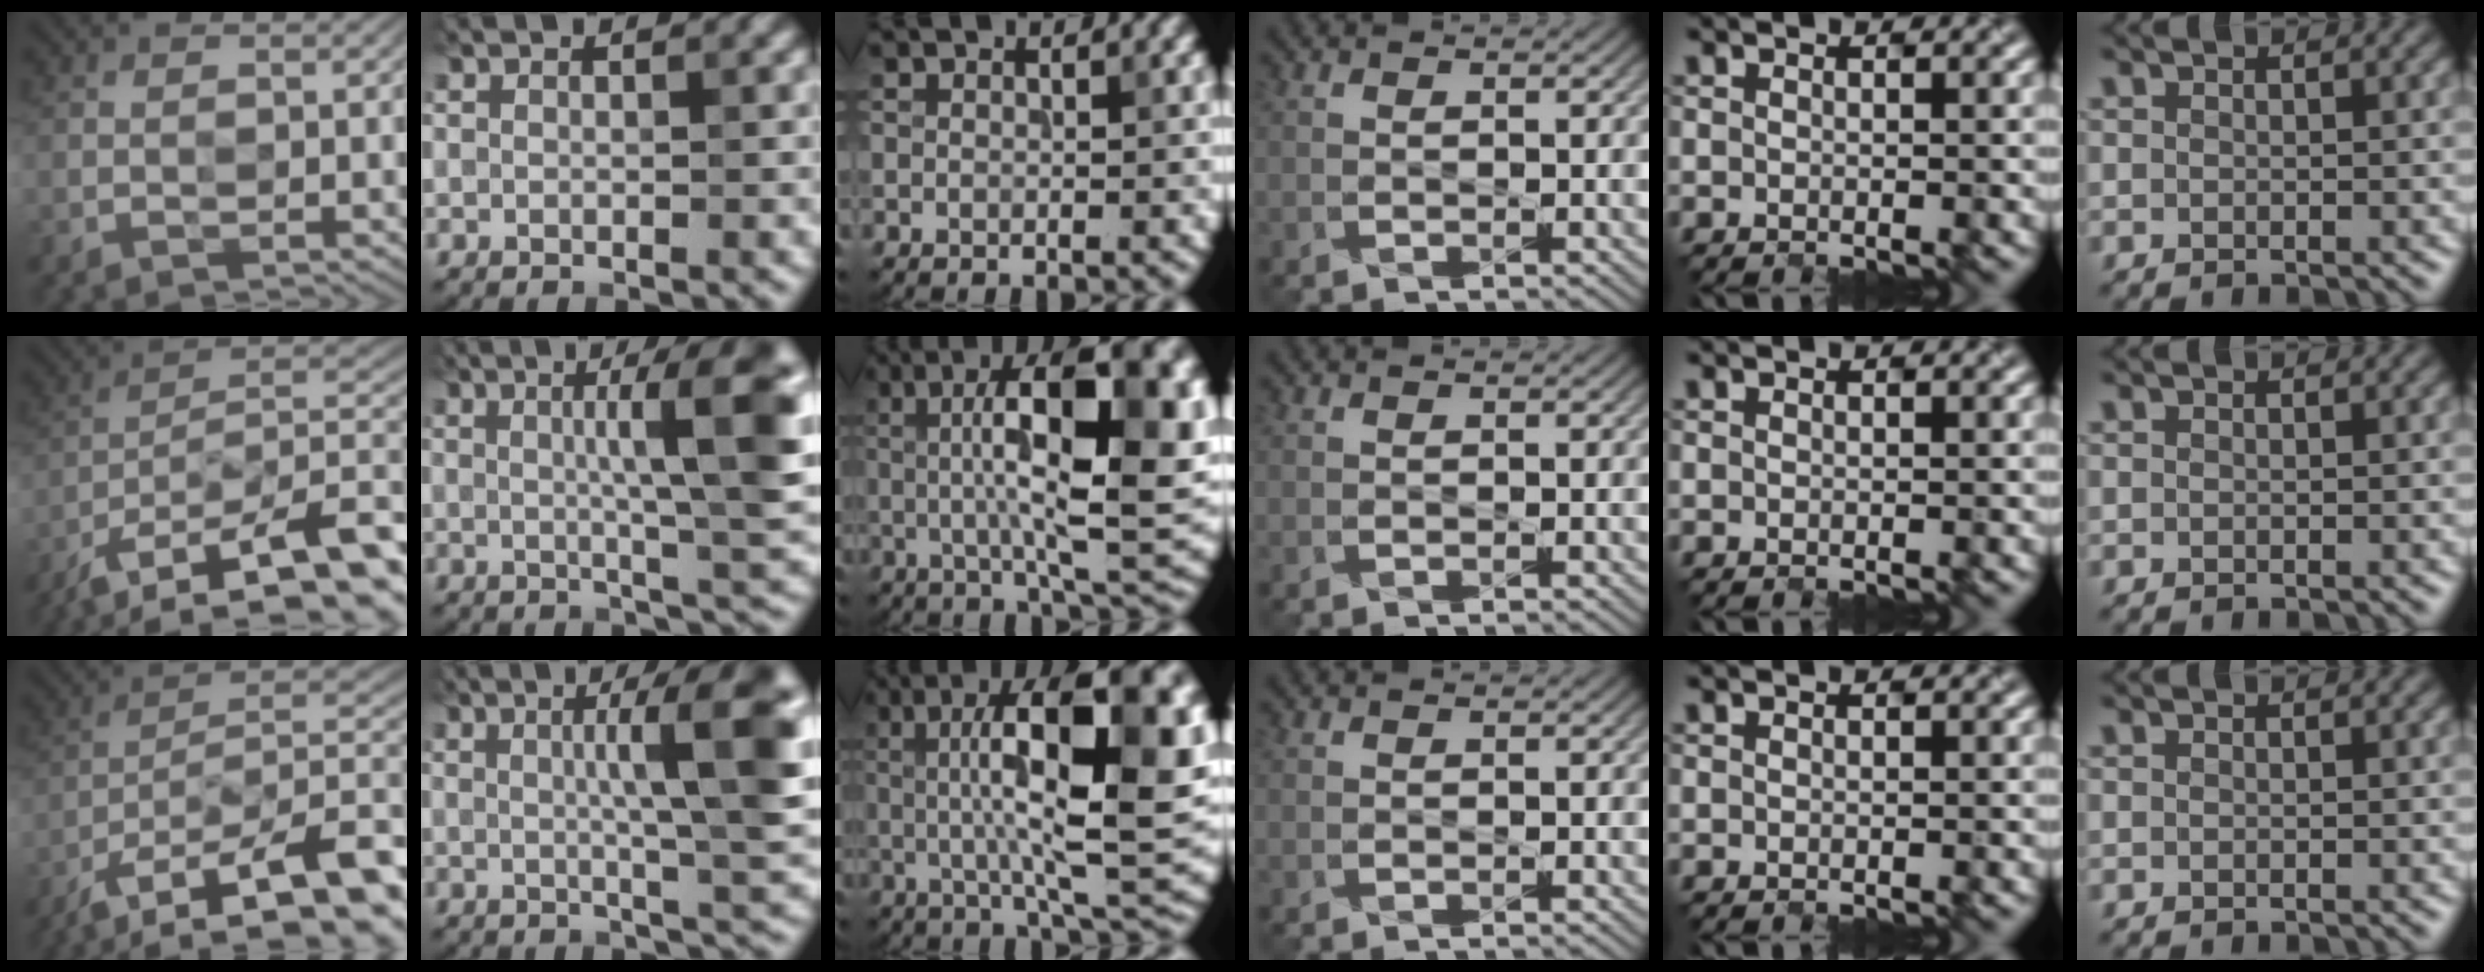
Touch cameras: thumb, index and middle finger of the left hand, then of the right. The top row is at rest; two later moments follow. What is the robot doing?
{"motion": "open", "object": "glasses case"}